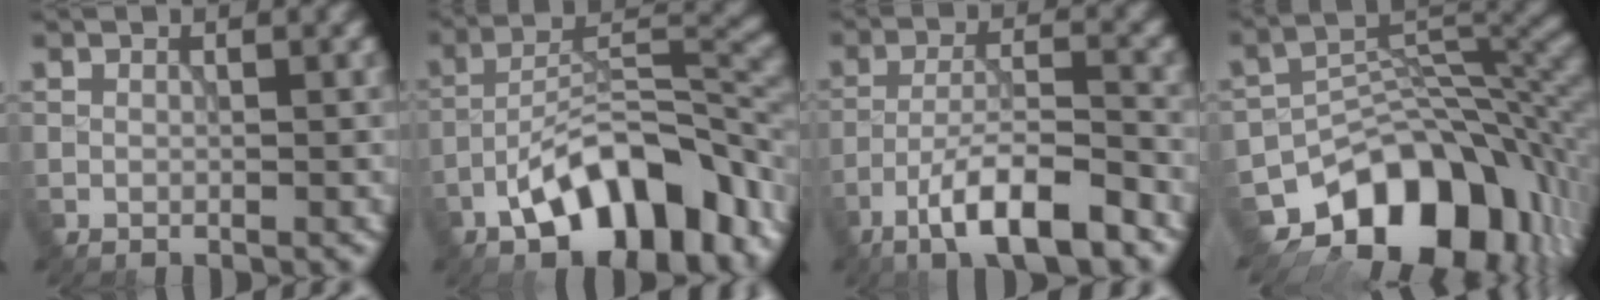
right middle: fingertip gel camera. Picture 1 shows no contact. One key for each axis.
{"total": 12.2, "fx": -6.8, "fy": 5.1, "fz": 8.7, "tx": -0.126, "ty": 0.007, "tz": -0.128}
{"total": 8.8, "fx": -5.6, "fy": 2.2, "fz": 6.3, "tx": -0.102, "ty": 0.005, "tz": -0.101}
{"total": 13.1, "fx": -7.3, "fy": 7.9, "fz": 7.5, "tx": -0.108, "ty": -0.011, "tz": -0.121}